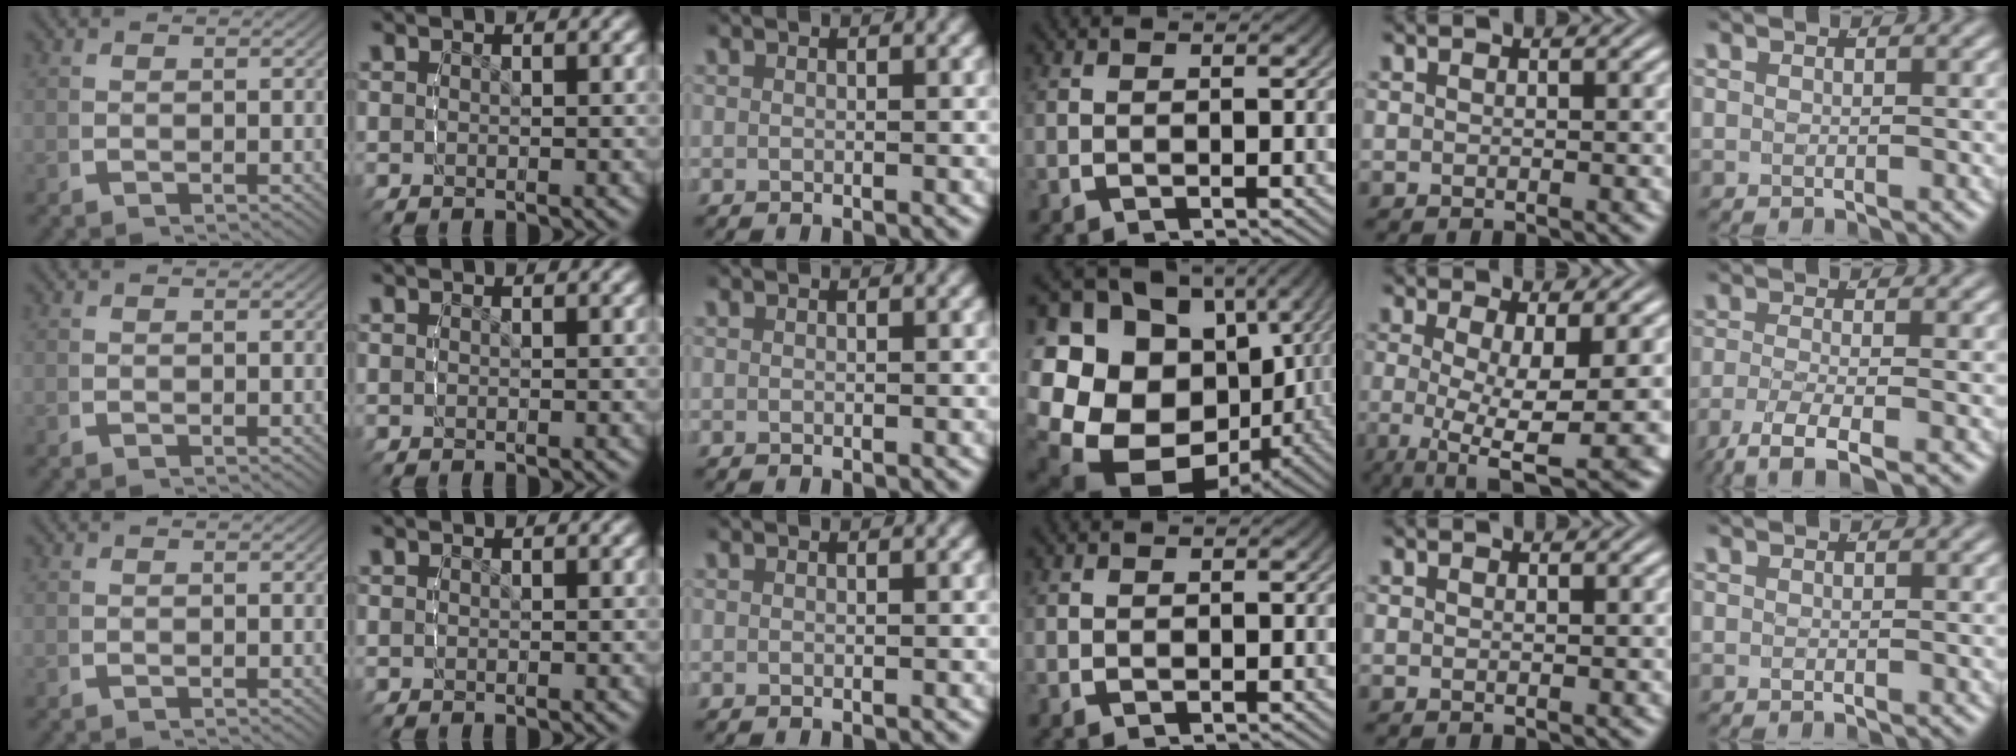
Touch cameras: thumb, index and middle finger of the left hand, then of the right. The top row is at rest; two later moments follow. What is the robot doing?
{"motion": "lift_and_place", "object": "air blower"}